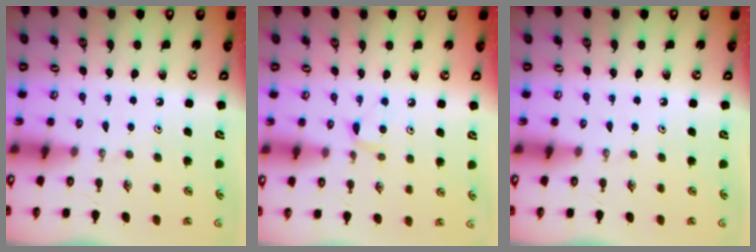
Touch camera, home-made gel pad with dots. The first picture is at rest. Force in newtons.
{"total": 5.3, "press": 5.3, "slide": 0.7}
{"total": 0.0}